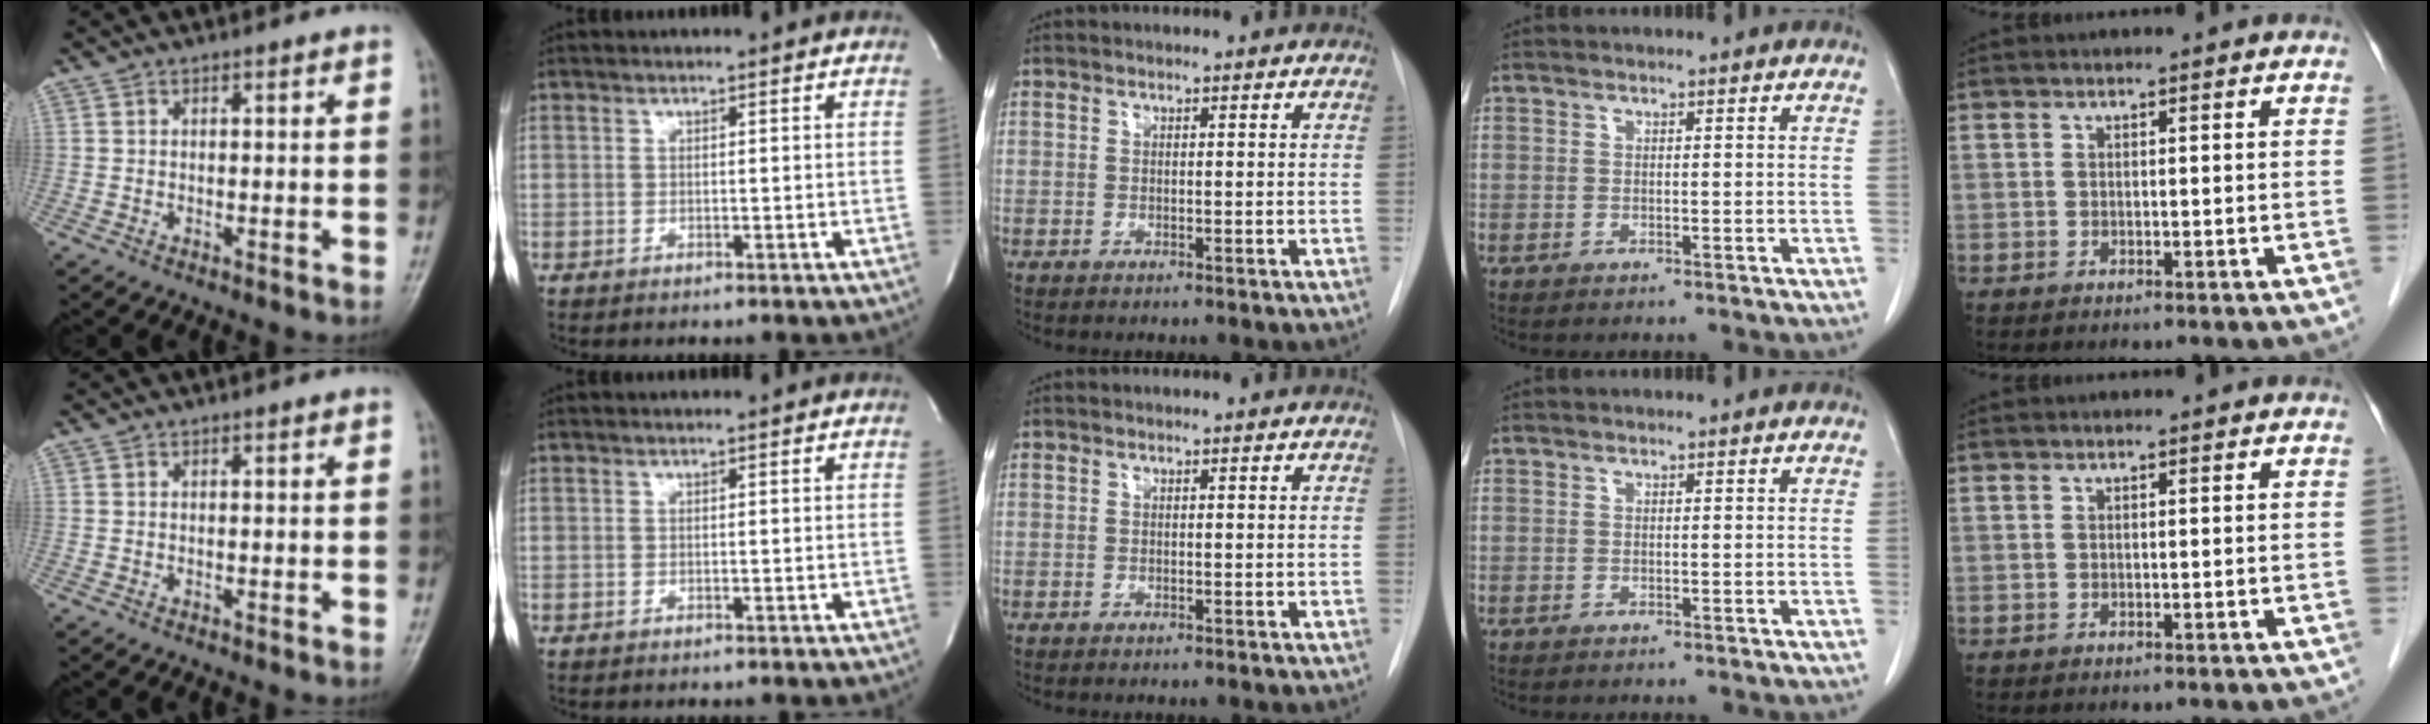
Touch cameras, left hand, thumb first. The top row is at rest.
{}